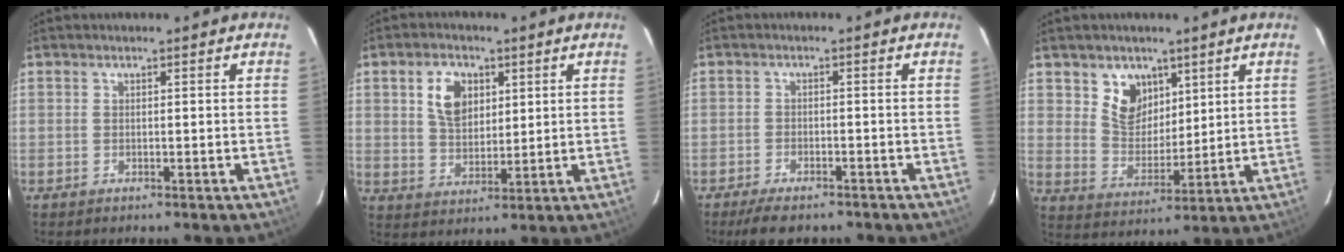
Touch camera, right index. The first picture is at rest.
{"total": 7.8, "force": [2.9, 5.1, 5.1], "torque": [-0.094, 0.014, 0.057]}
{"total": 6.7, "force": [-5.4, 2.2, 3.2], "torque": [-0.077, -0.012, -0.086]}
{"total": 8.3, "force": [4.6, 6.2, 3.0], "torque": [-0.052, 0.000, 0.094]}